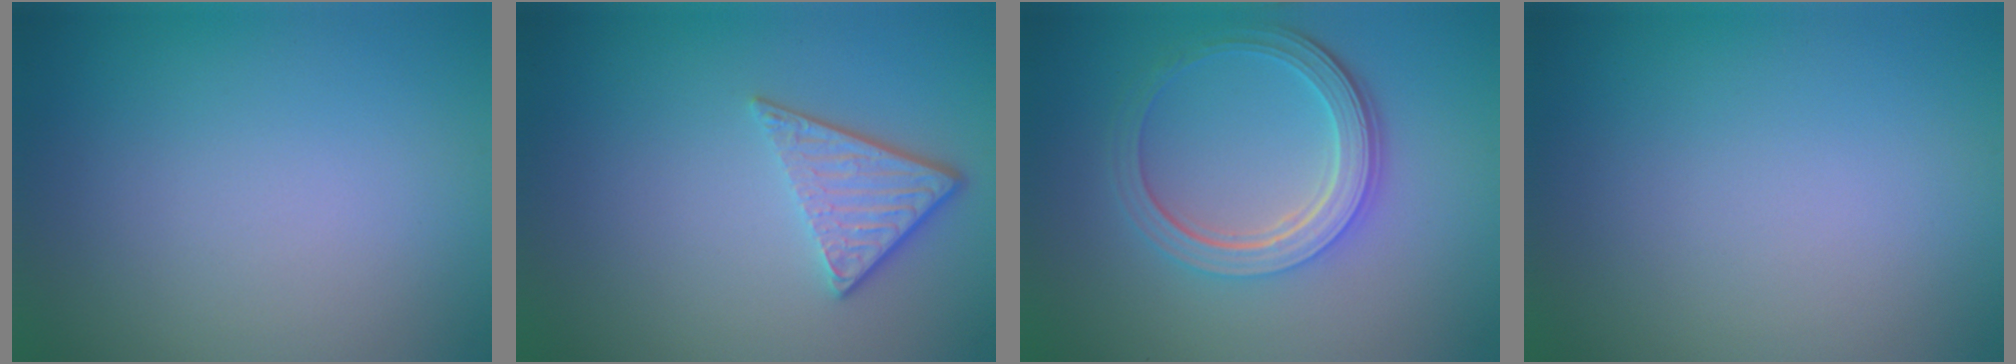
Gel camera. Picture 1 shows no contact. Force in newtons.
{"total": 3.0, "press": 2.3, "slide": 2.0}
{"total": 5.2, "press": 3.8, "slide": 3.5}
{"total": 0.0}